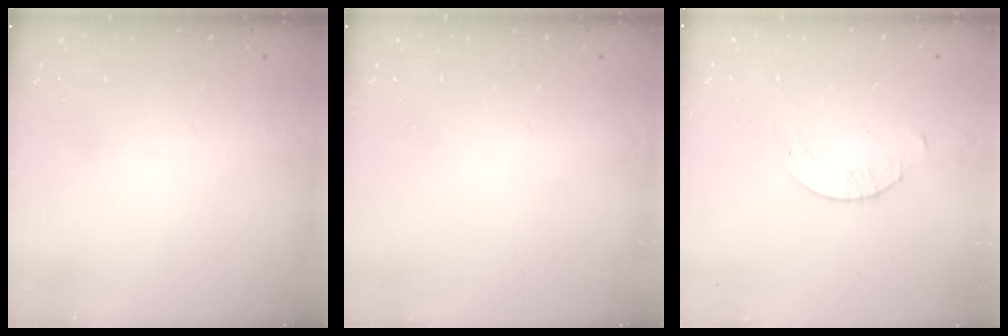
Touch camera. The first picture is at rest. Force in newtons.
{"total": 0.0}
{"total": 1.6, "press": 1.6, "slide": 0.2}